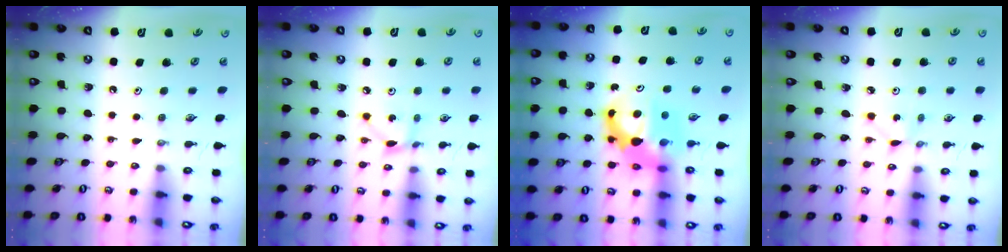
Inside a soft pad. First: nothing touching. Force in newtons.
{"total": 2.7, "press": 2.7, "slide": 0.1}
{"total": 9.4, "press": 9.4, "slide": 0.7}
{"total": 1.3, "press": 1.2, "slide": 0.1}